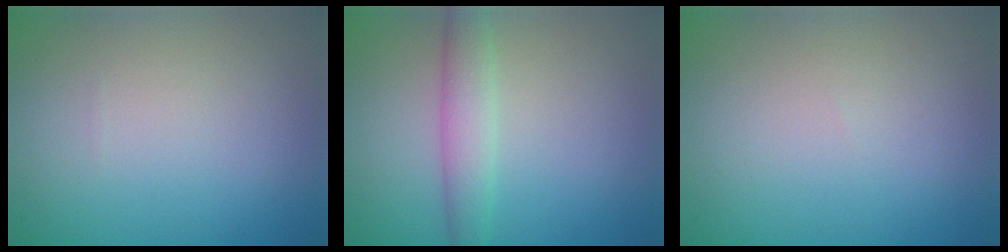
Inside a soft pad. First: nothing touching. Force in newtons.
{"total": 2.8, "press": 2.8, "slide": 0.1}
{"total": 0.0}